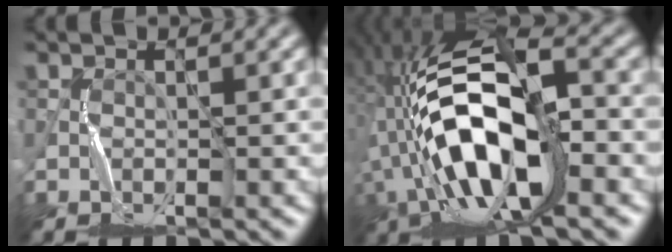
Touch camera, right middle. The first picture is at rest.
{"total": 13.5, "force": [-3.0, 5.4, 12.0], "torque": [-0.224, 0.018, -0.073]}